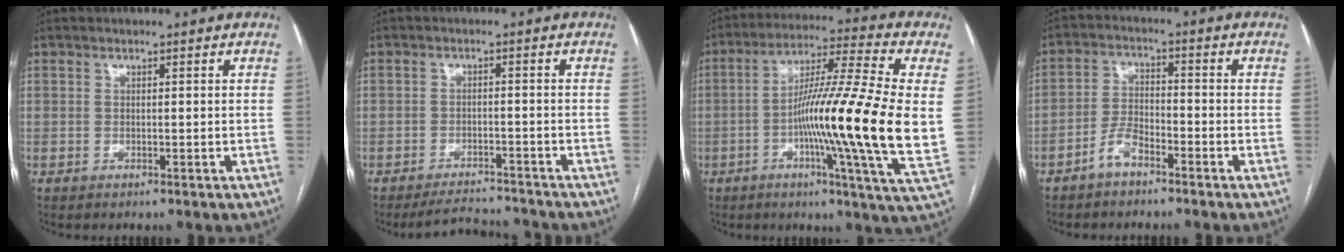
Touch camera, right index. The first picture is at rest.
{"total": 5.5, "force": [-5.4, 1.0, 0.3], "torque": [-0.004, 0.005, -0.084]}
{"total": 20.2, "force": [-1.3, -0.7, 20.1], "torque": [-0.316, -0.006, -0.037]}
{"total": 4.3, "force": [-3.1, 1.5, 2.6], "torque": [-0.057, 0.009, -0.060]}